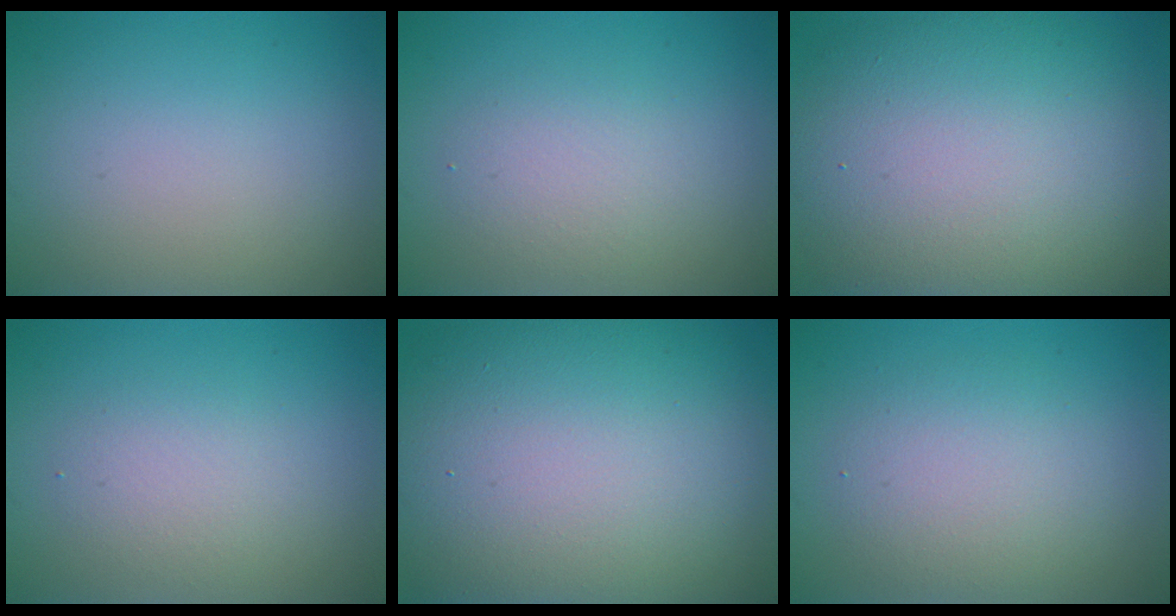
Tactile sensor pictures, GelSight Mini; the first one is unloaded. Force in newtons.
{"total": 2.5, "press": 2.5, "slide": 0.1}
{"total": 14.0, "press": 14.0, "slide": 0.6}
{"total": 2.2, "press": 2.2, "slide": 0.1}
{"total": 17.6, "press": 17.5, "slide": 1.0}
{"total": 3.8, "press": 3.8, "slide": 0.3}